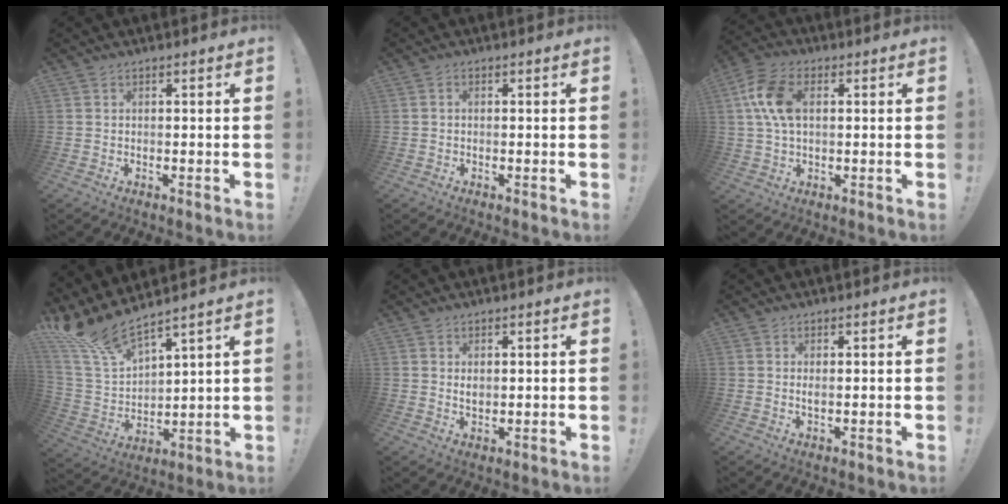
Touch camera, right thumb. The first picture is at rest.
{"total": 0.6, "force": [-0.2, 0.4, 0.3], "torque": [-0.014, 0.004, -0.003]}
{"total": 11.4, "force": [2.5, 7.0, 8.6], "torque": [-0.171, 0.009, 0.050]}
{"total": 12.7, "force": [11.1, 2.8, 5.5], "torque": [-0.136, -0.087, 0.205]}
{"total": 2.0, "force": [0.9, 1.2, 1.3], "torque": [-0.021, -0.001, 0.014]}
{"total": 1.3, "force": [0.4, 0.4, 1.2], "torque": [-0.018, -0.002, 0.005]}